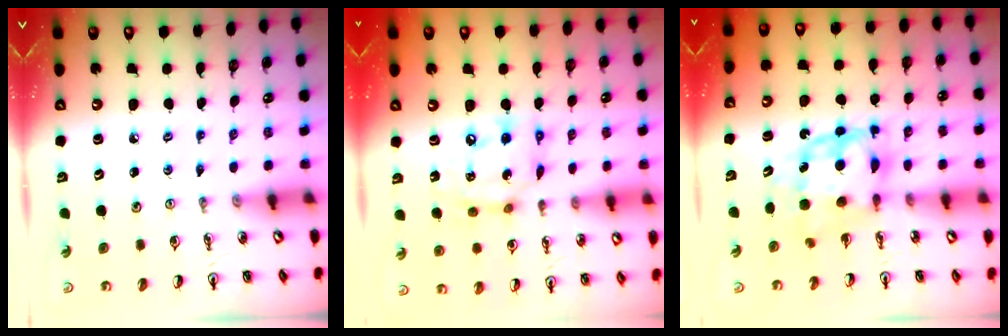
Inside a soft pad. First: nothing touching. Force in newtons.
{"total": 13.3, "press": 13.3, "slide": 1.5}
{"total": 7.8, "press": 7.7, "slide": 0.8}